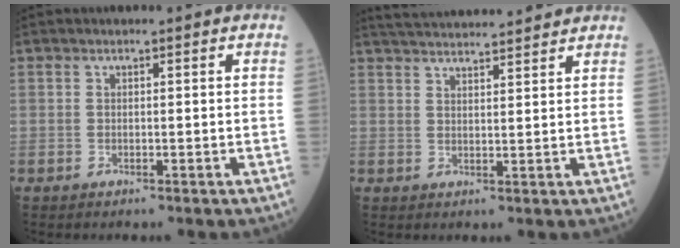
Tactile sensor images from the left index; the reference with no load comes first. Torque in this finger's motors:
{"motor_torque": [-0.45, -0.78, -0.03, 0.00]}